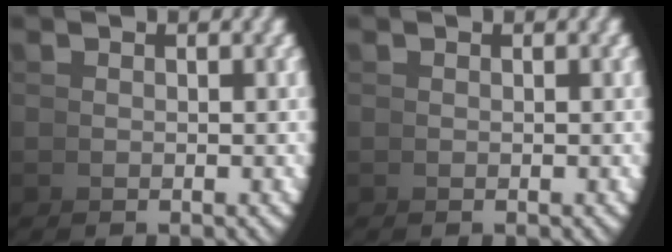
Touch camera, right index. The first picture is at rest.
{"total": 0.0}